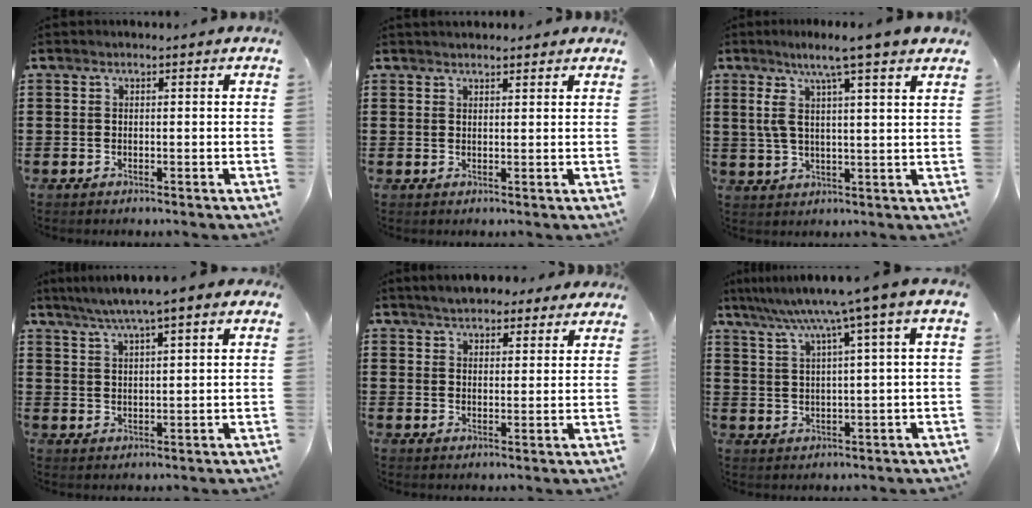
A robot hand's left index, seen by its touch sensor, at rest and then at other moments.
{"total": 1.5, "force": [1.5, 0.4, 0.0], "torque": [-0.003, 0.005, 0.029]}
{"total": 8.0, "force": [5.3, 0.0, 6.0], "torque": [-0.132, -0.013, 0.088]}
{"total": 4.5, "force": [3.2, -0.1, 3.2], "torque": [-0.068, -0.004, 0.056]}
{"total": 4.3, "force": [3.8, 1.6, 1.0], "torque": [-0.032, 0.002, 0.072]}
{"total": 6.8, "force": [3.7, -0.5, 5.7], "torque": [-0.122, -0.019, 0.056]}